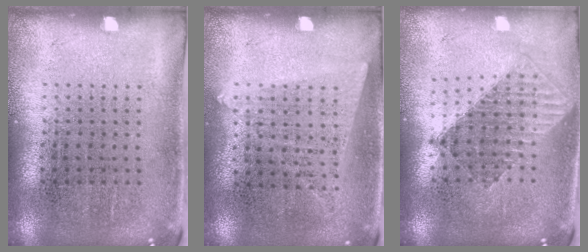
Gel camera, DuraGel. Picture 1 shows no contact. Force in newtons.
{"total": 1.2, "press": 1.1, "slide": 0.5}
{"total": 1.5, "press": 1.3, "slide": 0.8}